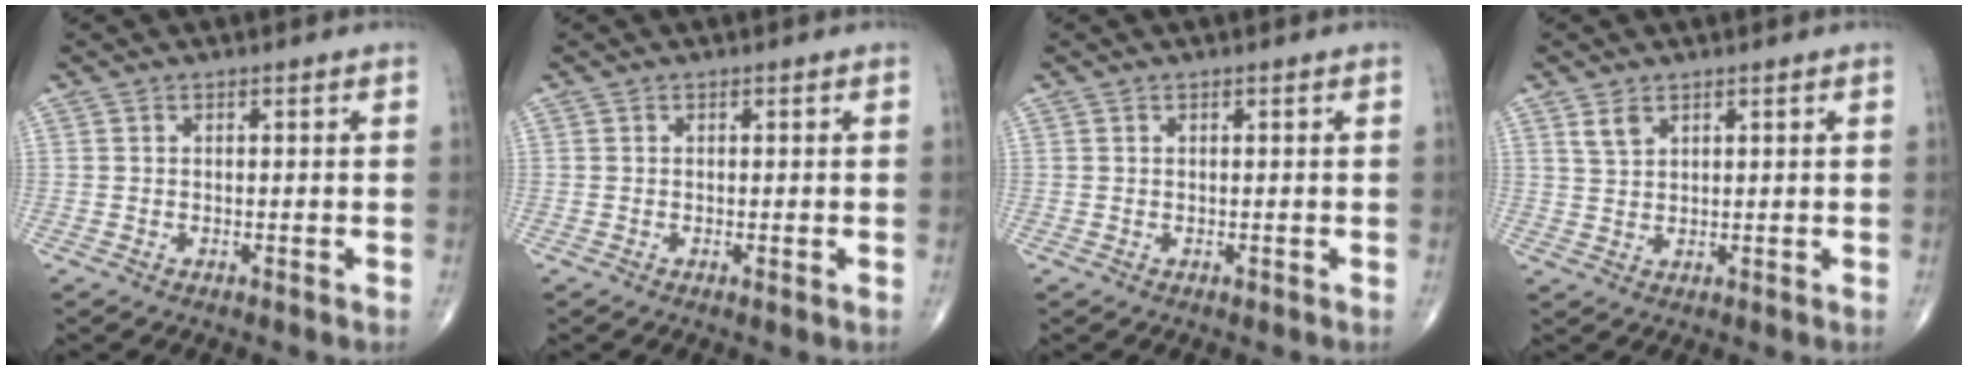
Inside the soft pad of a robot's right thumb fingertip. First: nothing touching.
{"total": 0.6, "force": [-0.2, 0.0, 0.6], "torque": [-0.013, -0.003, -0.004]}
{"total": 0.0}
{"total": 2.7, "force": [1.7, 1.5, 1.4], "torque": [-0.023, -0.006, 0.040]}